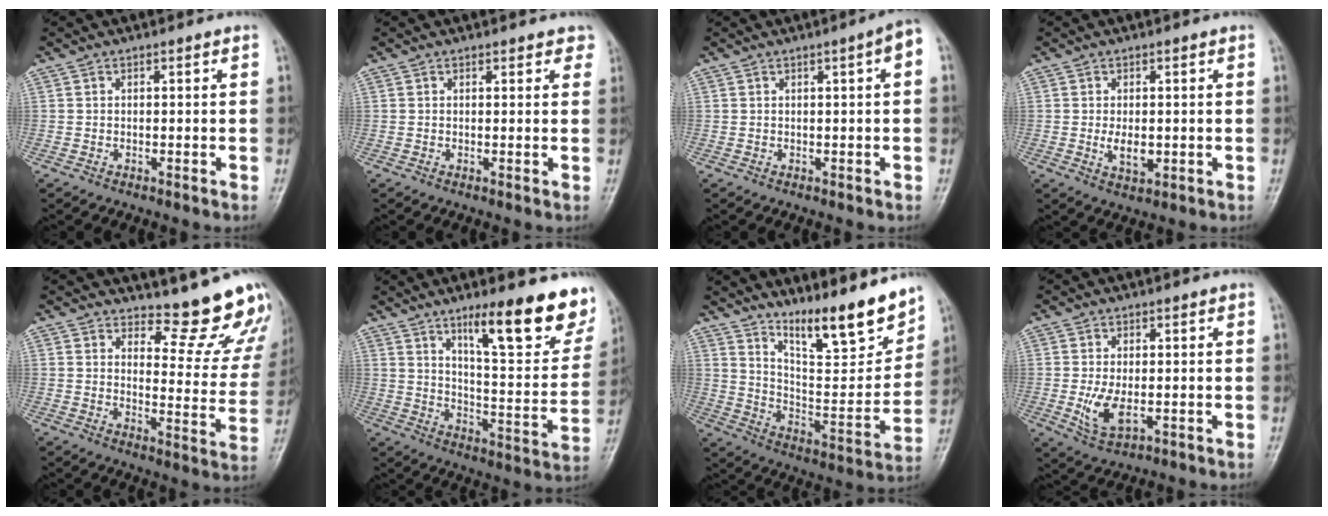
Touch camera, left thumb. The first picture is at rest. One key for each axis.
{"total": 2.4, "fx": 1.9, "fy": 1.2, "fz": 0.7, "tx": 0.020, "ty": -0.003, "tz": 0.013}
{"total": 3.3, "fx": 0.9, "fy": 0.4, "fz": 3.2, "tx": -0.040, "ty": 0.007, "tz": 0.009}
{"total": 3.5, "fx": -0.2, "fy": 2.2, "fz": 2.8, "tx": -0.044, "ty": -0.008, "tz": 0.000}
{"total": 14.7, "fx": 13.8, "fy": 3.6, "fz": 3.7, "tx": -0.002, "ty": -0.153, "tz": 0.152}
{"total": 20.2, "fx": 13.0, "fy": 4.8, "fz": 14.7, "tx": -0.163, "ty": -0.076, "tz": 0.197}
{"total": 18.2, "fx": 13.8, "fy": 3.7, "fz": 11.3, "tx": -0.137, "ty": -0.090, "tz": 0.234}
{"total": 5.3, "fx": -0.5, "fy": 3.0, "fz": 4.4, "tx": -0.087, "ty": -0.015, "tz": -0.002}